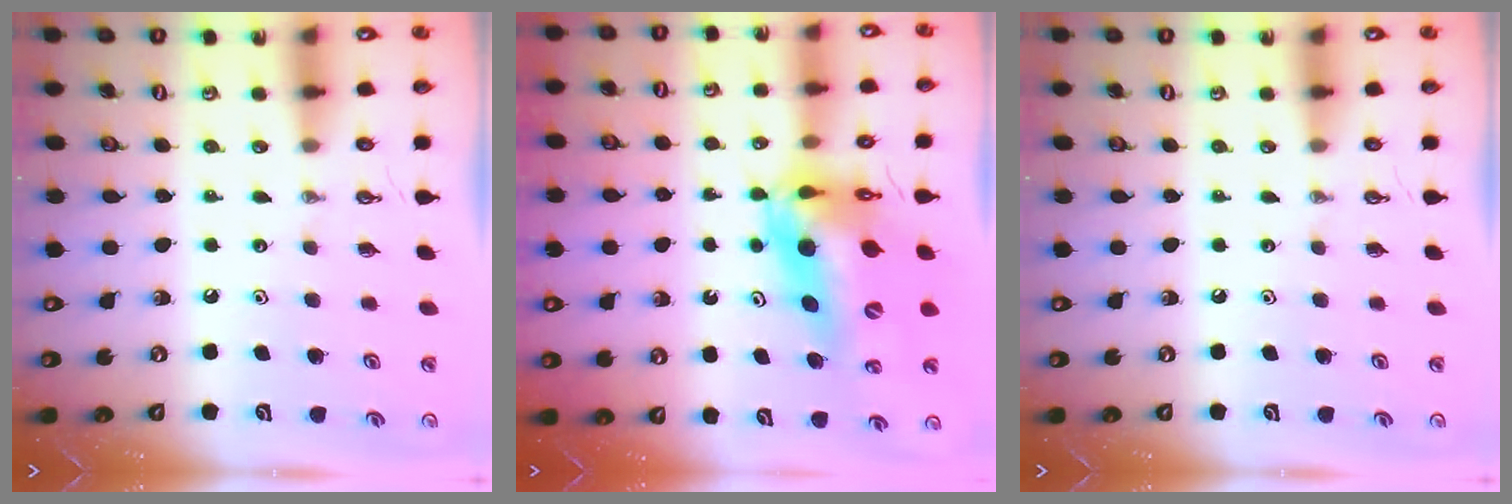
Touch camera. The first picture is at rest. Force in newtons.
{"total": 16.1, "press": 16.1, "slide": 1.4}
{"total": 0.0}